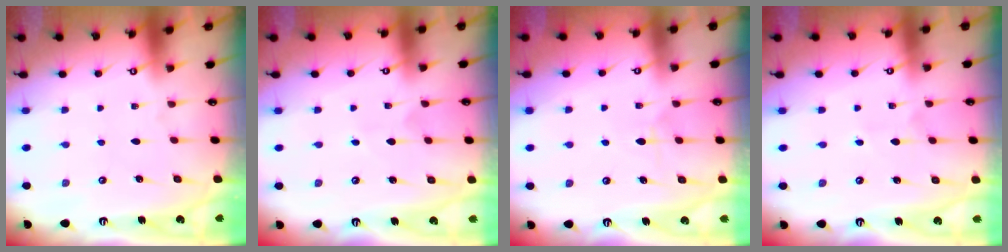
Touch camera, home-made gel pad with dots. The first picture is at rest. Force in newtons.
{"total": 2.2, "press": 2.2, "slide": 0.2}
{"total": 5.7, "press": 5.7, "slide": 0.8}
{"total": 2.7, "press": 2.7, "slide": 0.2}